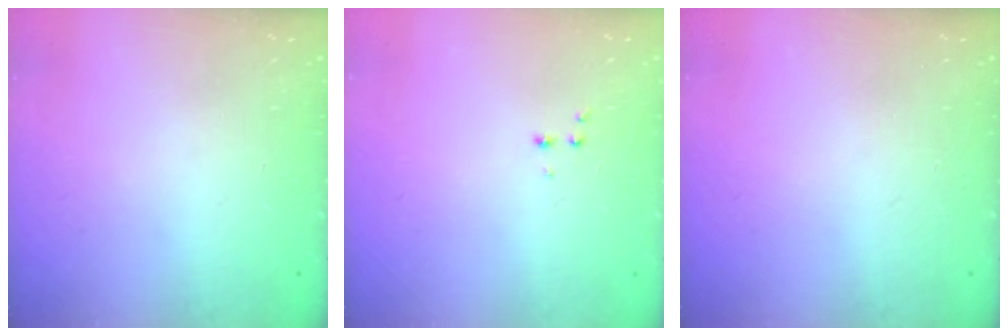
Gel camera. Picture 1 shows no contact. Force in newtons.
{"total": 2.6, "press": 2.5, "slide": 0.6}
{"total": 0.0}